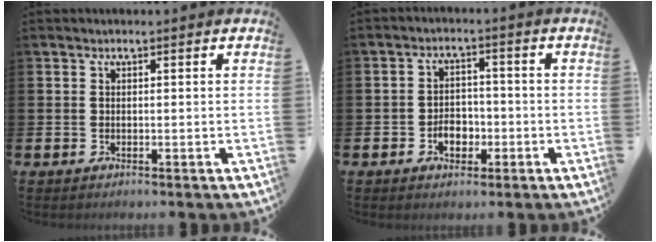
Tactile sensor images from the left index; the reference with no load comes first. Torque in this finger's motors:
{"motor_torque": [0.05, 0.04, 0.12, 0.05]}